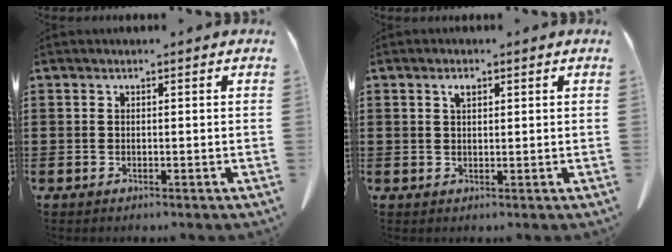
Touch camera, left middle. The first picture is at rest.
{"total": 1.8, "force": [1.0, 0.8, 1.3], "torque": [-0.029, 0.003, 0.018]}